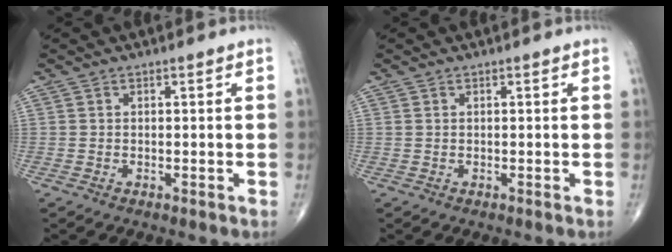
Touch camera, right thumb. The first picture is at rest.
{"total": 0.0}